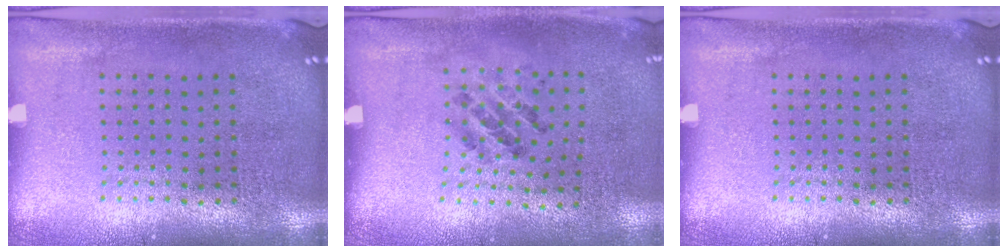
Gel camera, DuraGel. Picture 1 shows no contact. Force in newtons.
{"total": 1.3, "press": 0.7, "slide": 1.1}
{"total": 0.0}